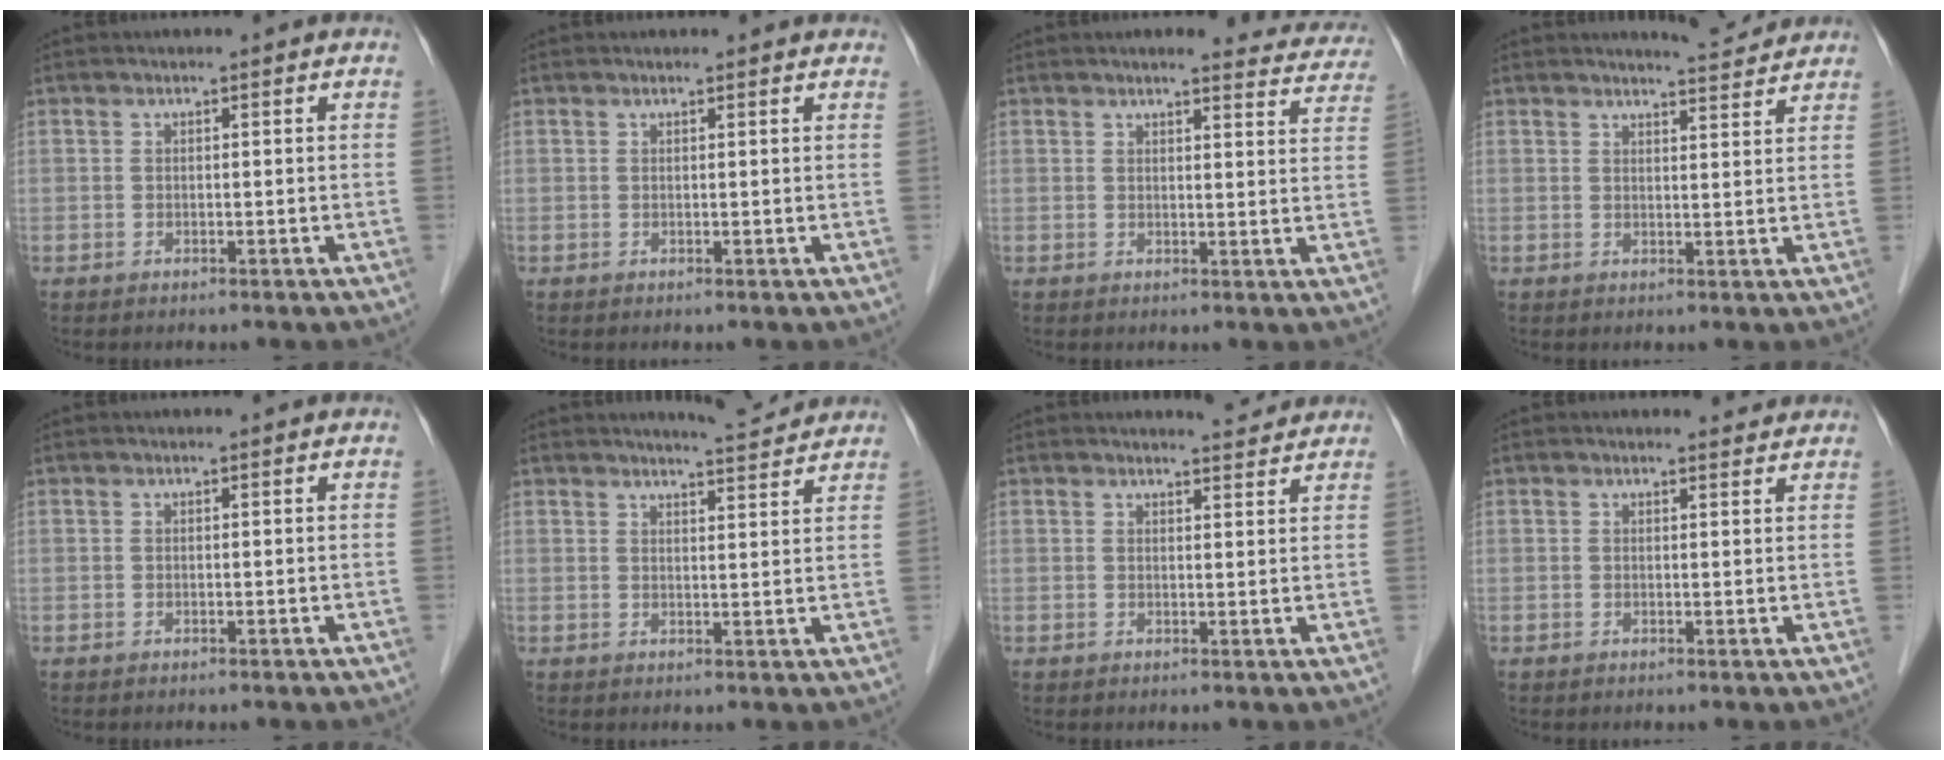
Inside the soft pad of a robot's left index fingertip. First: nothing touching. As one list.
[{"total": 2.6, "force": [2.4, 0.7, 0.6], "torque": [-0.013, 0.015, 0.021]}, {"total": 11.3, "force": [10.7, 2.2, 2.8], "torque": [-0.003, -0.016, 0.094]}, {"total": 4.2, "force": [4.2, 0.2, 0.3], "torque": [-0.015, -0.004, 0.052]}, {"total": 0.0}, {"total": 4.7, "force": [4.7, 0.1, 0.6], "torque": [-0.020, -0.002, 0.060]}, {"total": 3.0, "force": [3.0, 0.4, 0.2], "torque": [-0.011, -0.005, 0.036]}, {"total": 1.9, "force": [1.9, 0.5, 0.0], "torque": [-0.005, -0.002, 0.019]}]